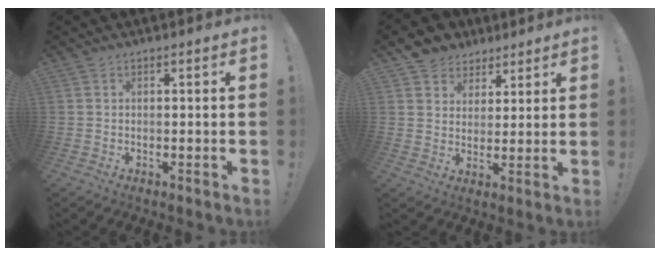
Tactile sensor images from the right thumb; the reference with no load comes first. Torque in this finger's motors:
{"motor_torque": [0.29, 0.31, 0.19, 0.20, 0.00]}